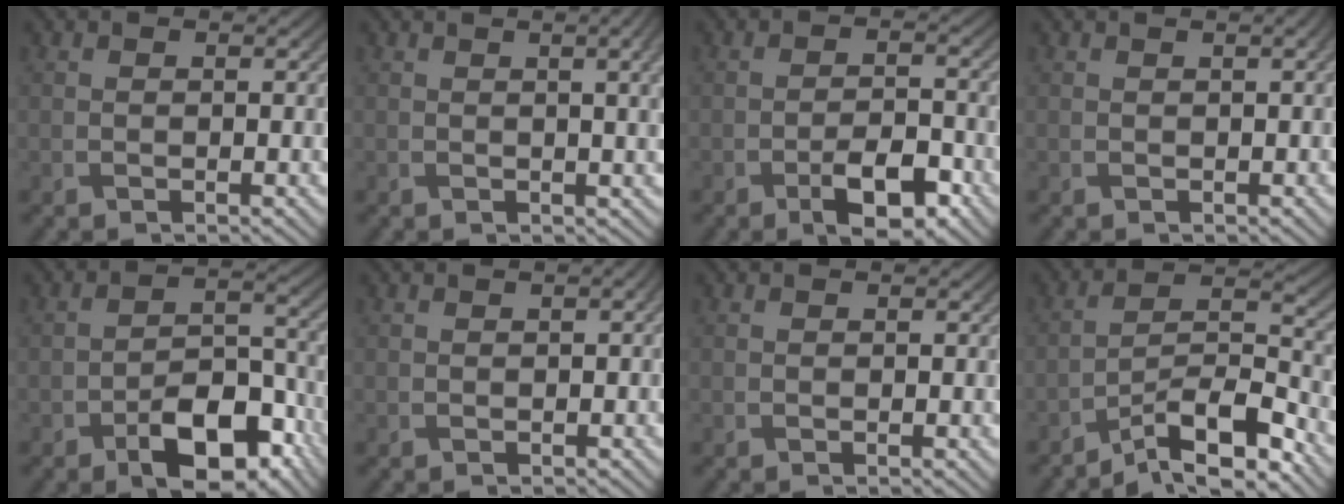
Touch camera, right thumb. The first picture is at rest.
{"total": 5.1, "force": [1.3, 1.4, 4.7], "torque": [-0.054, 0.013, 0.016]}
{"total": 5.8, "force": [-3.2, 2.3, 4.3], "torque": [-0.069, 0.004, -0.052]}
{"total": 1.3, "force": [0.6, 0.2, 1.1], "torque": [-0.019, 0.006, 0.002]}
{"total": 10.3, "force": [-5.6, 5.1, 6.9], "torque": [-0.099, -0.004, -0.092]}
{"total": 0.9, "force": [0.3, 0.2, 0.8], "torque": [-0.011, 0.004, 0.005]}
{"total": 0.0}
{"total": 11.0, "force": [-8.3, 2.5, 6.7], "torque": [-0.111, 0.008, -0.153]}